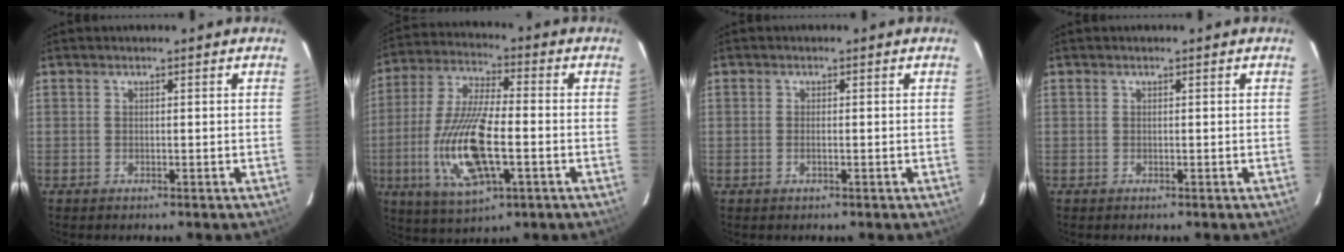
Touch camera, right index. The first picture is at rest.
{"total": 17.0, "force": [-4.3, 5.8, 15.5], "torque": [-0.328, -0.012, -0.081]}
{"total": 0.9, "force": [-0.3, 0.1, 0.9], "torque": [-0.018, 0.001, -0.006]}
{"total": 0.0}